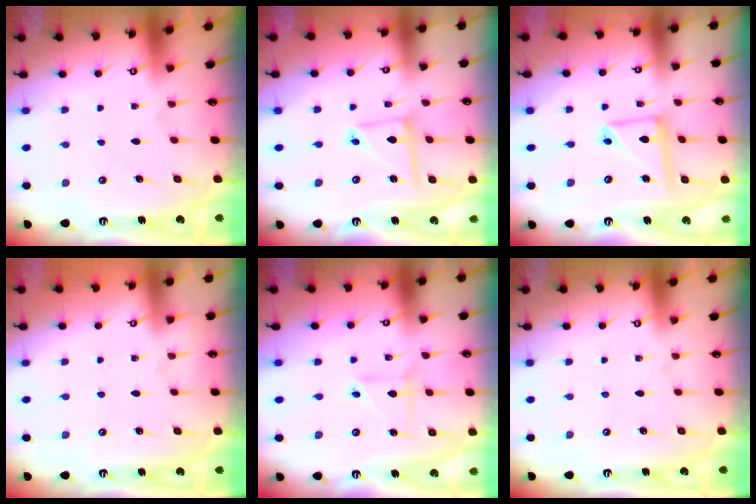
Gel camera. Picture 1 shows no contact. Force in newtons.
{"total": 8.2, "press": 8.2, "slide": 0.6}
{"total": 10.2, "press": 10.2, "slide": 0.8}
{"total": 0.0}
{"total": 3.8, "press": 3.7, "slide": 0.3}
{"total": 0.0}